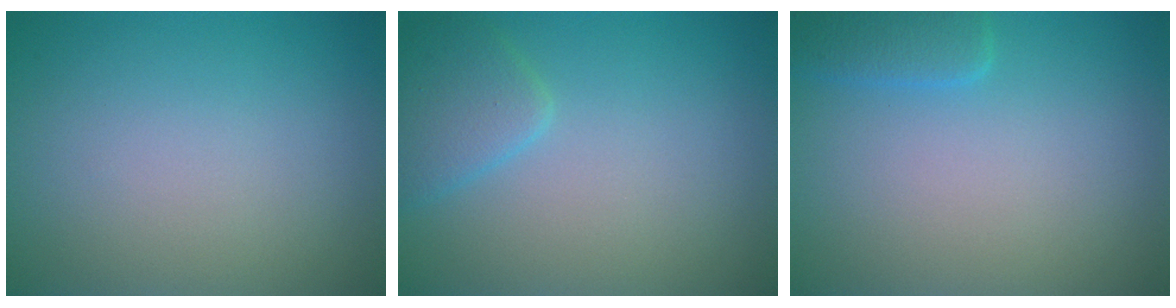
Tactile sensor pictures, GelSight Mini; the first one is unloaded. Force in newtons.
{"total": 2.6, "press": 2.6, "slide": 0.1}
{"total": 2.0, "press": 2.0, "slide": 0.1}